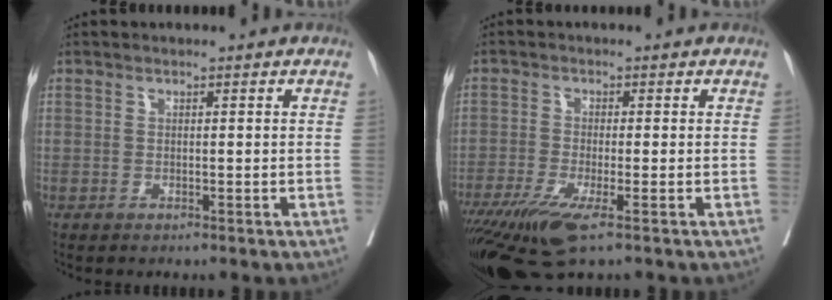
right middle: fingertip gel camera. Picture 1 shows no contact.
{"total": 9.3, "force": [-5.7, 1.6, 7.2], "torque": [-0.127, -0.024, -0.101]}